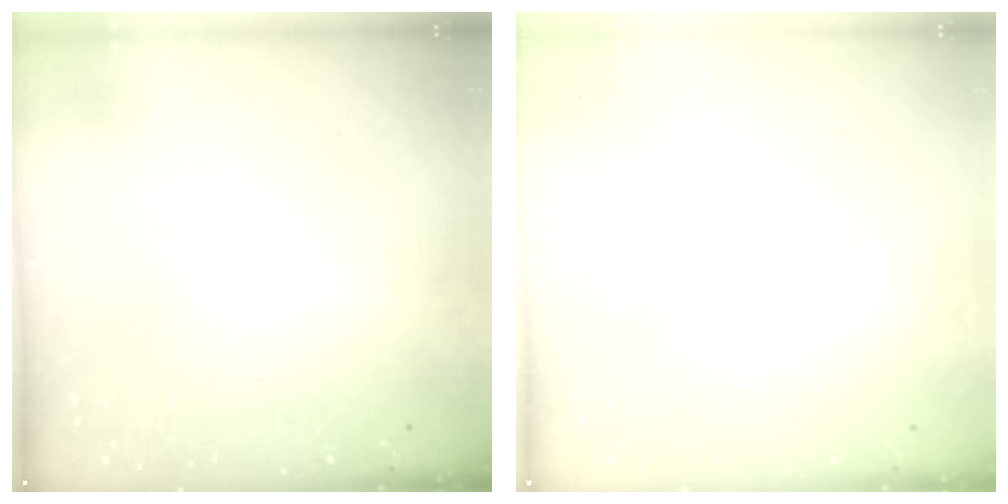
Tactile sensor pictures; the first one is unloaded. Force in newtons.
{"total": 0.0}